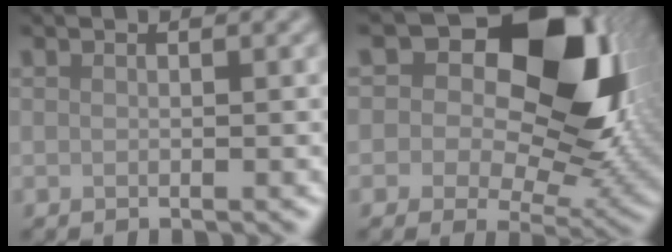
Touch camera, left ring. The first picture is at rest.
{"total": 15.7, "force": [5.4, 9.4, 11.3], "torque": [-0.155, 0.009, 0.084]}